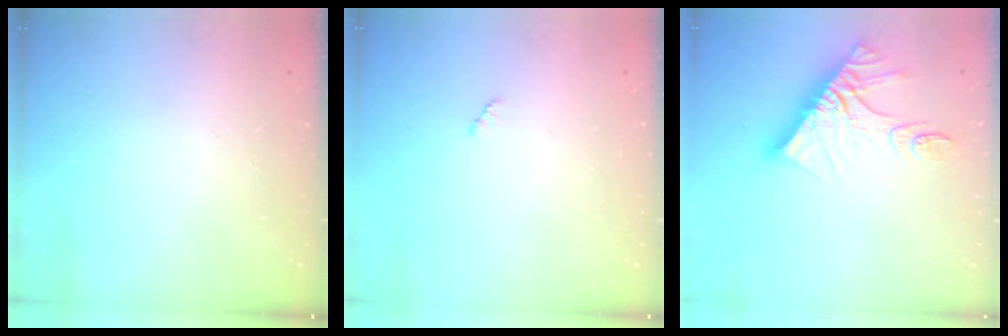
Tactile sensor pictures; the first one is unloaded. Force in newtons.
{"total": 2.8, "press": 2.8, "slide": 0.4}
{"total": 13.6, "press": 13.6, "slide": 1.1}